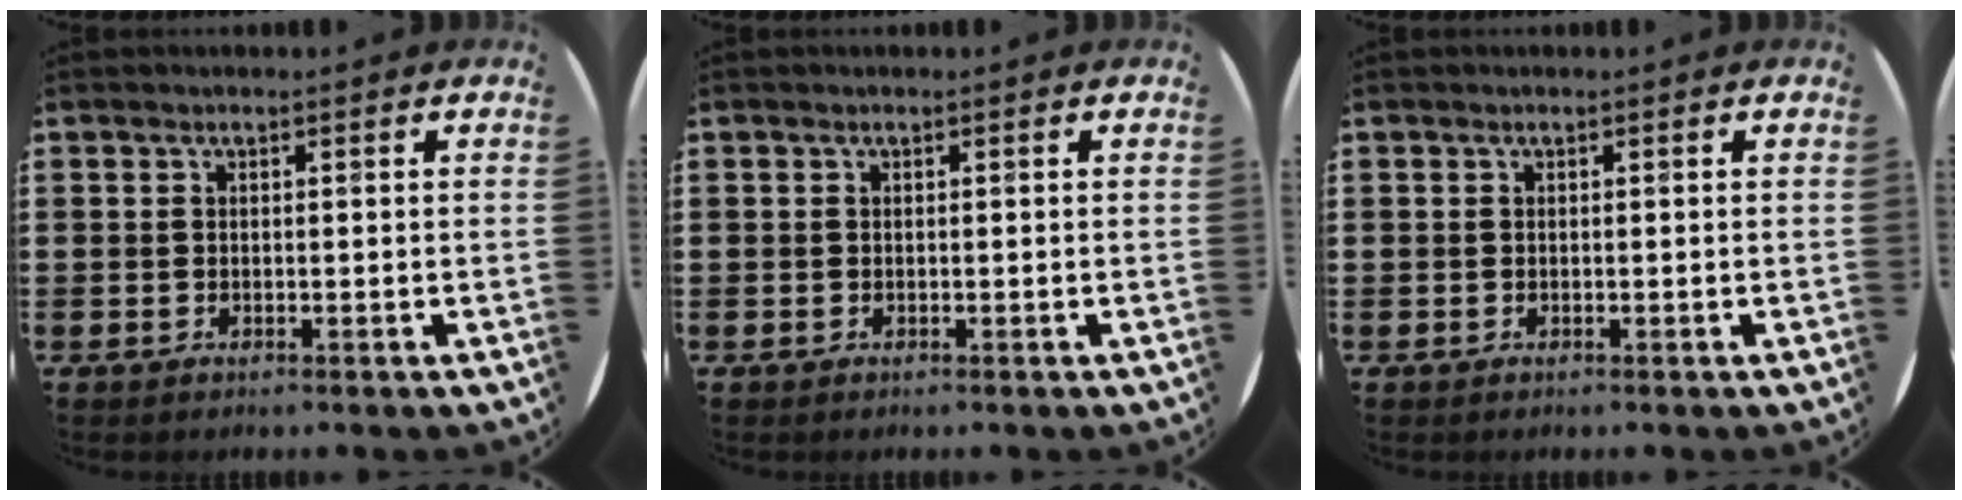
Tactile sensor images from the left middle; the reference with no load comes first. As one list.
[{"total": 0.0}, {"total": 0.0}]